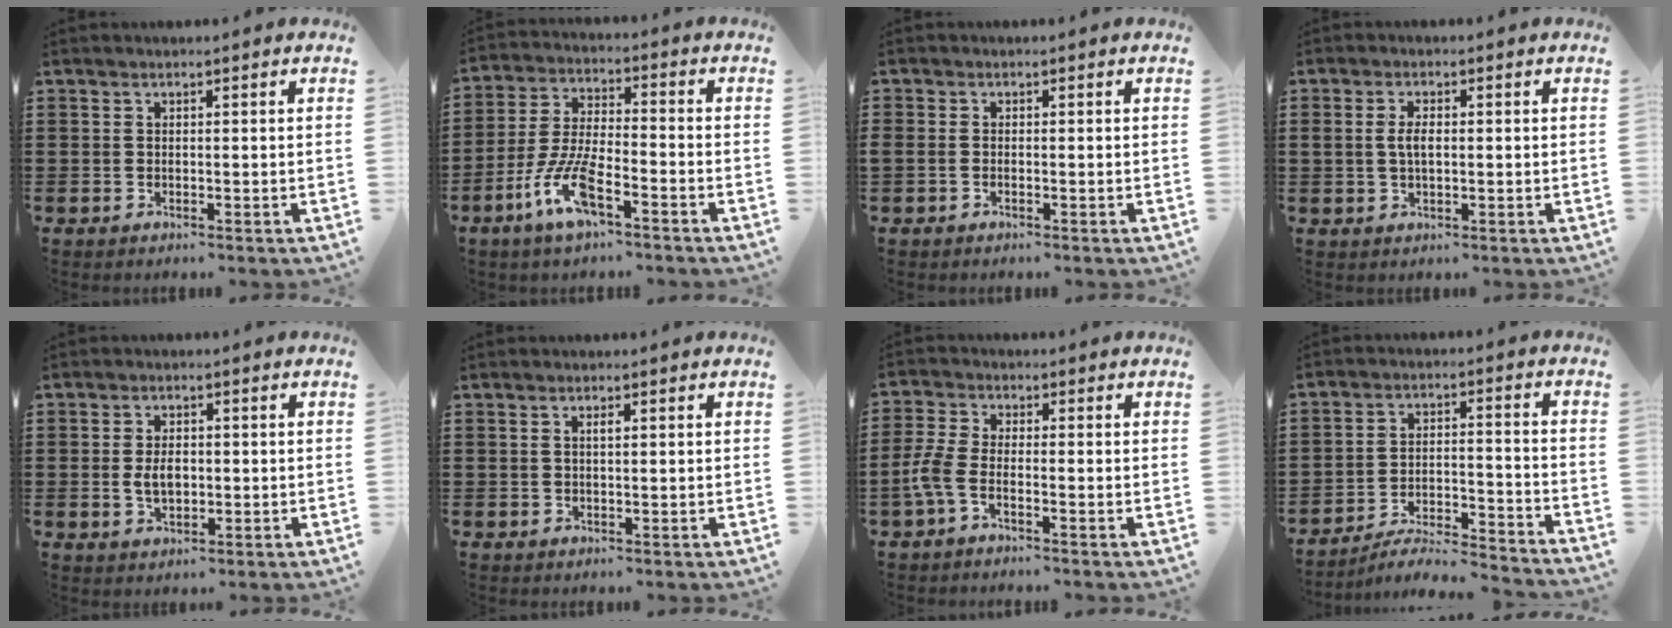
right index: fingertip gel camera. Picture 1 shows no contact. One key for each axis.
{"total": 8.9, "fx": -5.0, "fy": 2.1, "fz": 7.1, "tx": -0.174, "ty": -0.012, "tz": -0.100}
{"total": 0.6, "fx": -0.4, "fy": 0.2, "fz": 0.4, "tx": -0.009, "ty": -0.005, "tz": -0.007}
{"total": 3.0, "fx": 0.2, "fy": 1.4, "fz": 2.7, "tx": -0.062, "ty": 0.003, "tz": 0.000}
{"total": 3.5, "fx": -0.2, "fy": 2.1, "fz": 2.8, "tx": -0.055, "ty": 0.006, "tz": -0.003}
{"total": 1.1, "fx": 0.3, "fy": 0.3, "fz": 1.0, "tx": -0.020, "ty": 0.001, "tz": 0.005}
{"total": 4.1, "fx": -1.8, "fy": 1.4, "fz": 3.4, "tx": -0.095, "ty": -0.010, "tz": -0.042}
{"total": 5.4, "fx": -5.1, "fy": 0.2, "fz": 1.6, "tx": -0.034, "ty": -0.007, "tz": -0.105}